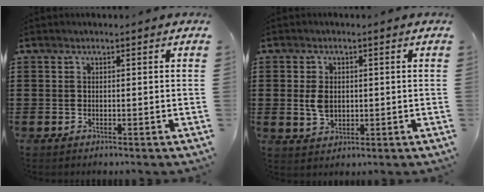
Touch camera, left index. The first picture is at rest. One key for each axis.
{"total": 3.7, "fx": 0.4, "fy": 2.5, "fz": 2.7, "tx": -0.065, "ty": 0.005, "tz": 0.005}